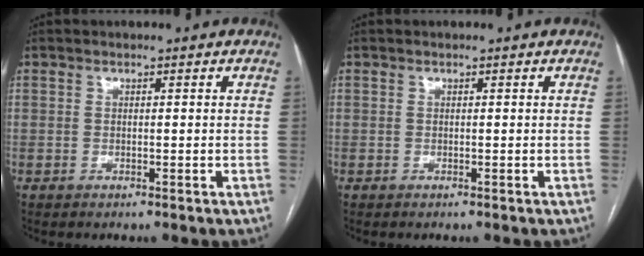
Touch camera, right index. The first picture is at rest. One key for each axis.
{"total": 0.0}